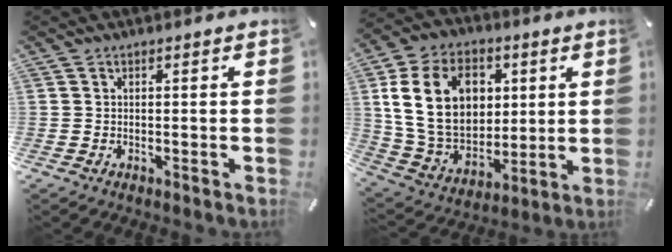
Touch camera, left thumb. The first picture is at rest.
{"total": 19.6, "force": [4.9, 15.1, 11.6], "torque": [-0.223, -0.003, 0.092]}